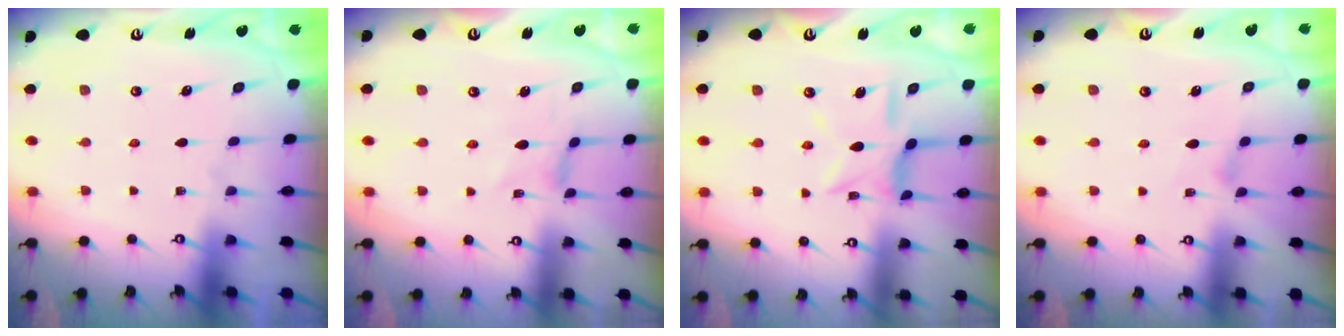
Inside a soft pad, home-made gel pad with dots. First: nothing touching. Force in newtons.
{"total": 0.0}
{"total": 9.4, "press": 9.3, "slide": 0.6}
{"total": 1.5, "press": 1.4, "slide": 0.4}